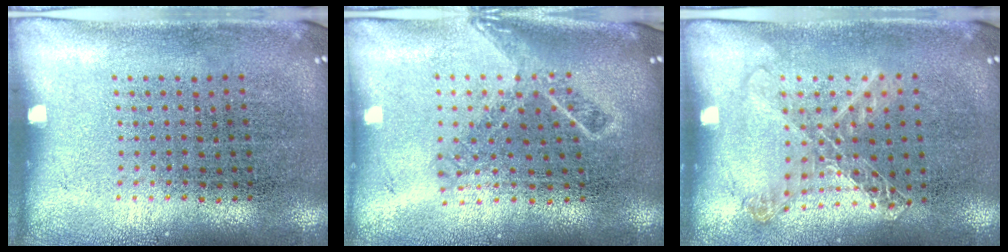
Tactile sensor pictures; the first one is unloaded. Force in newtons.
{"total": 1.8, "press": 1.3, "slide": 1.3}
{"total": 1.2, "press": 1.1, "slide": 0.2}